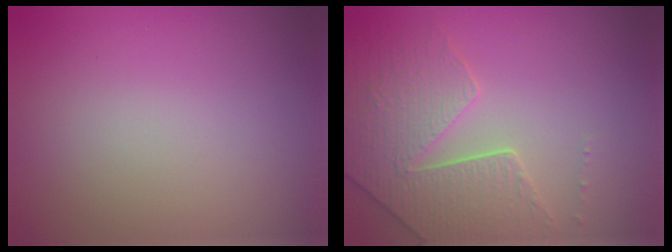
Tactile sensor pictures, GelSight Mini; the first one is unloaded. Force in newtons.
{"total": 5.0, "press": 4.8, "slide": 1.3}